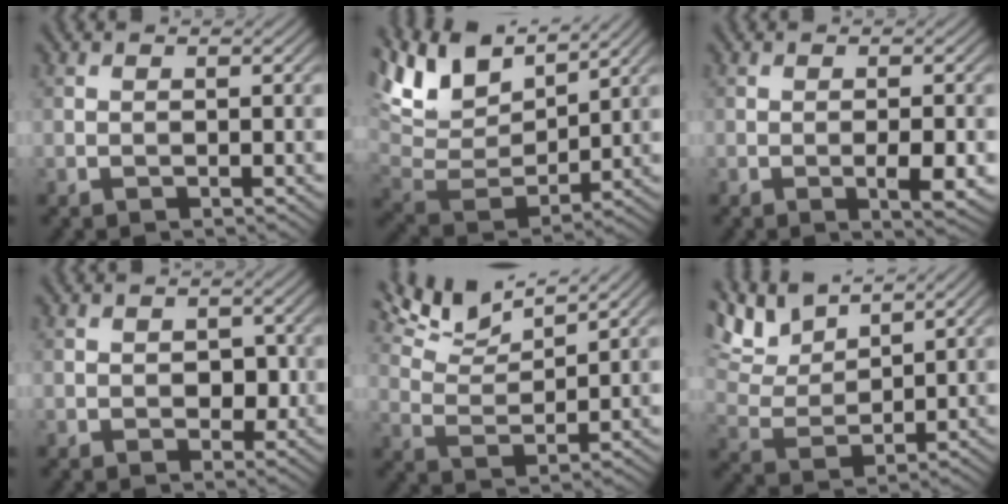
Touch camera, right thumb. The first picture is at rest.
{"total": 12.0, "force": [8.2, 5.1, 7.2], "torque": [-0.197, 0.020, 0.156]}
{"total": 3.3, "force": [-1.0, 0.7, 3.1], "torque": [-0.053, -0.001, -0.011]}
{"total": 2.4, "force": [-0.2, 1.7, 1.6], "torque": [-0.028, -0.008, -0.004]}
{"total": 7.6, "force": [6.2, 1.5, 4.2], "torque": [-0.104, 0.011, 0.124]}
{"total": 9.1, "force": [6.8, 2.9, 5.4], "torque": [-0.131, 0.006, 0.125]}